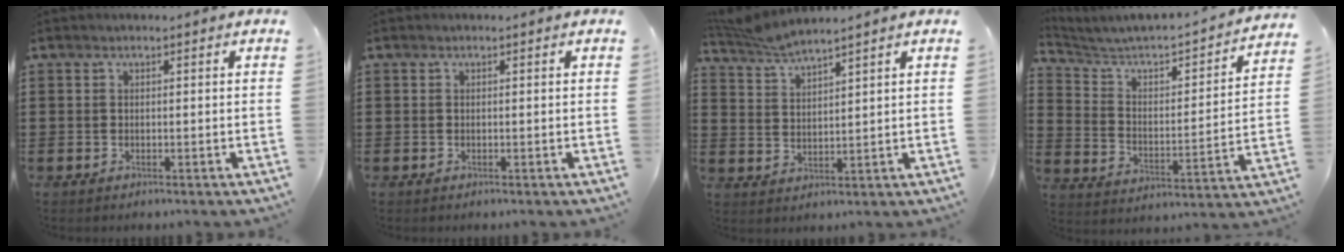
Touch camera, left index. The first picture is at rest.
{"total": 0.0}
{"total": 4.0, "force": [3.8, -0.4, 1.3], "torque": [-0.039, -0.014, 0.069]}
{"total": 3.6, "force": [2.9, 1.4, 1.6], "torque": [-0.054, -0.031, 0.035]}